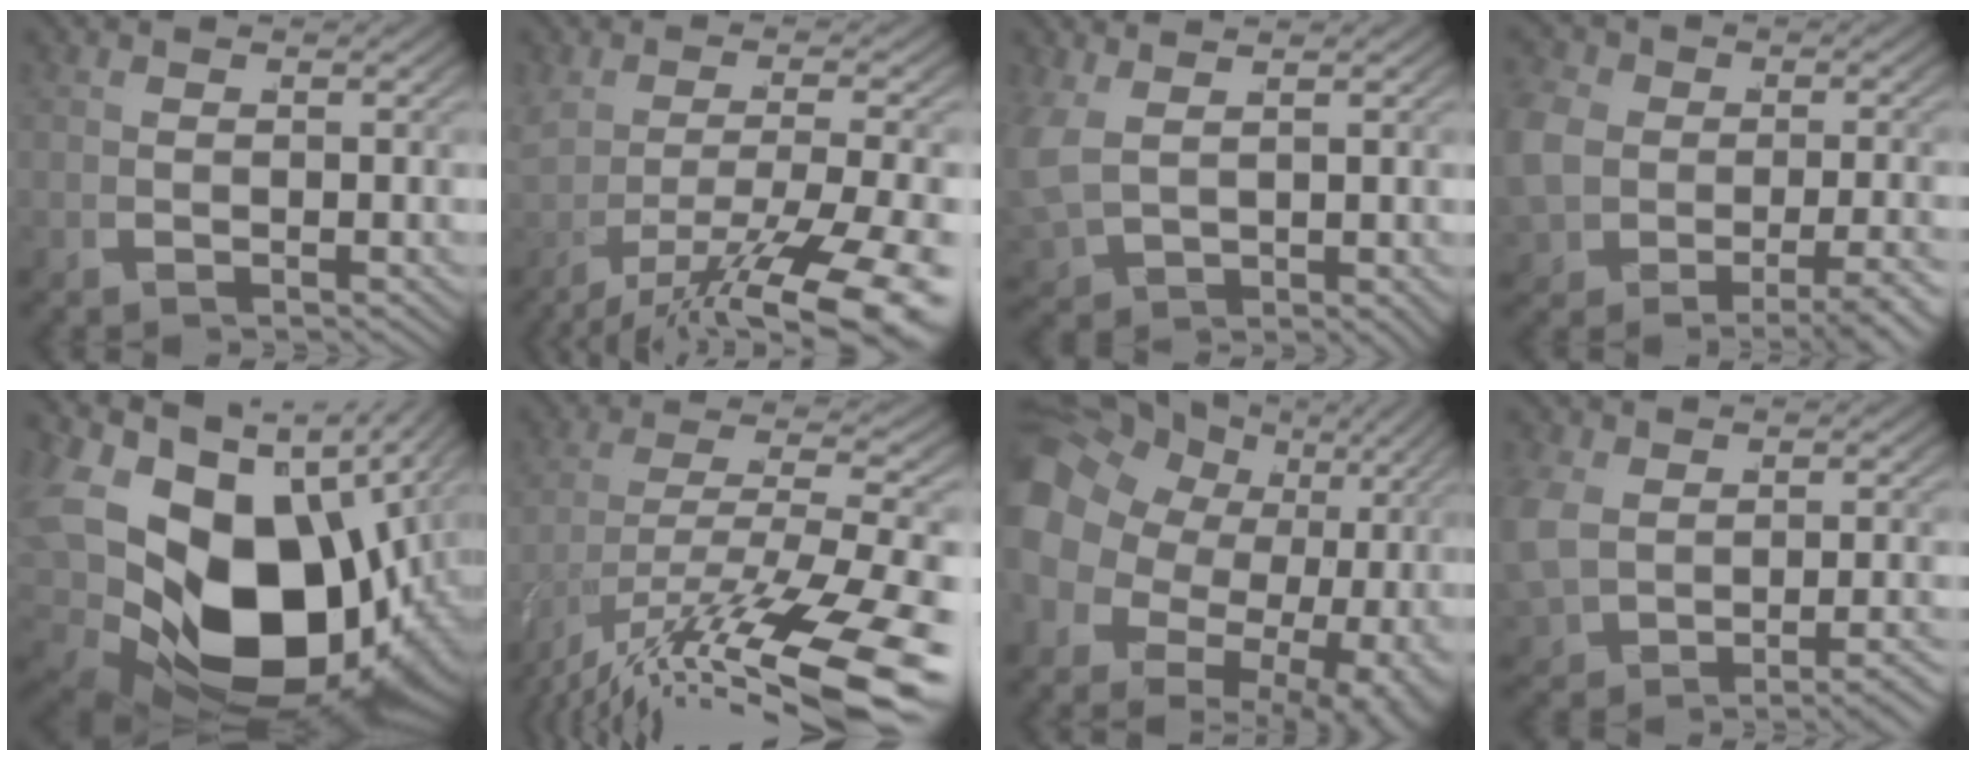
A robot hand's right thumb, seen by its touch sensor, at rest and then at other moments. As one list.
[{"total": 8.1, "force": [-2.8, 3.2, 6.9], "torque": [-0.113, -0.017, -0.026]}, {"total": 4.3, "force": [1.4, 3.0, 2.8], "torque": [-0.081, -0.022, 0.046]}, {"total": 5.9, "force": [-2.4, 4.4, 3.2], "torque": [-0.077, -0.016, -0.033]}, {"total": 23.4, "force": [-0.1, 14.7, 18.2], "torque": [-0.320, -0.046, 0.020]}, {"total": 10.3, "force": [-3.3, 5.1, 8.3], "torque": [-0.167, -0.033, -0.032]}, {"total": 13.3, "force": [2.3, 10.1, 8.4], "torque": [-0.177, -0.024, 0.043]}, {"total": 3.4, "force": [-1.1, 2.5, 2.0], "torque": [-0.059, -0.008, -0.009]}]